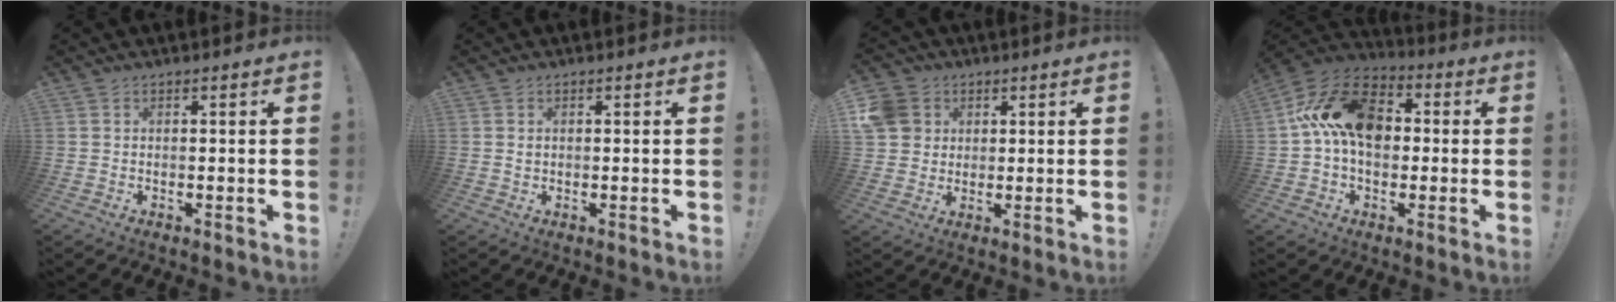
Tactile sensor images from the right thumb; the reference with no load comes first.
{"total": 0.7, "force": [0.2, 0.6, 0.3], "torque": [-0.007, 0.004, 0.004]}
{"total": 8.7, "force": [2.9, 7.7, 2.8], "torque": [-0.058, -0.008, 0.059]}
{"total": 18.2, "force": [2.6, 12.4, 13.1], "torque": [-0.227, 0.022, 0.048]}